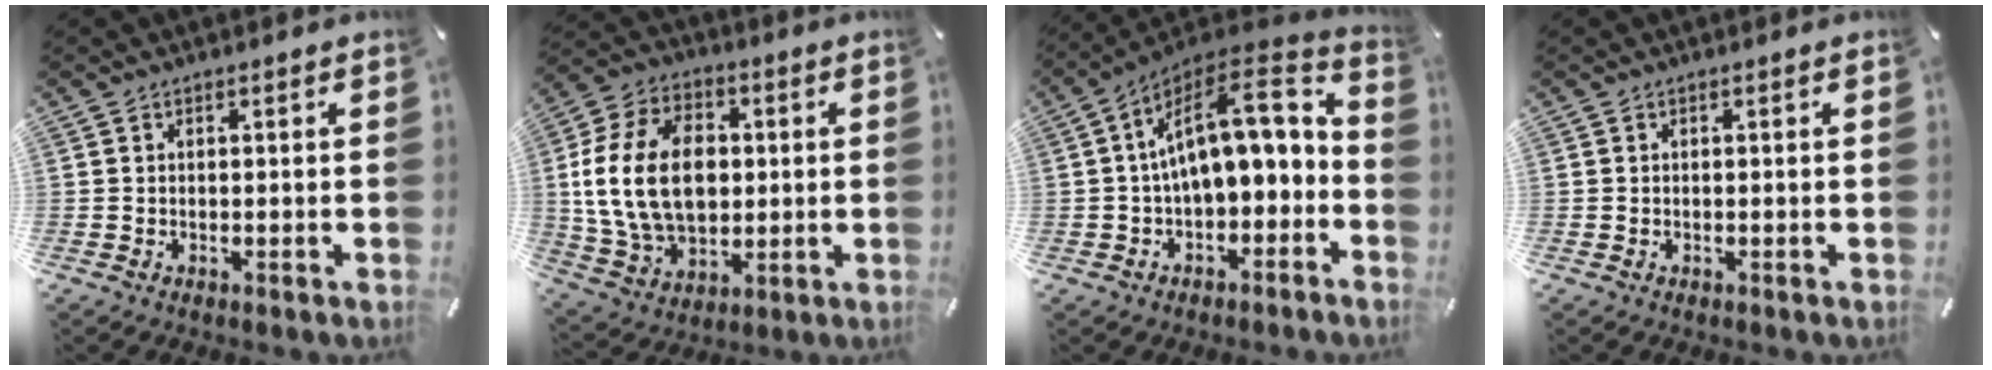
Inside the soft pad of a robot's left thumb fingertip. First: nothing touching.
{"total": 19.0, "force": [0.9, 13.8, 13.0], "torque": [-0.282, 0.010, 0.016]}
{"total": 15.2, "force": [2.0, 8.2, 12.6], "torque": [-0.194, -0.015, 0.033]}
{"total": 0.0}